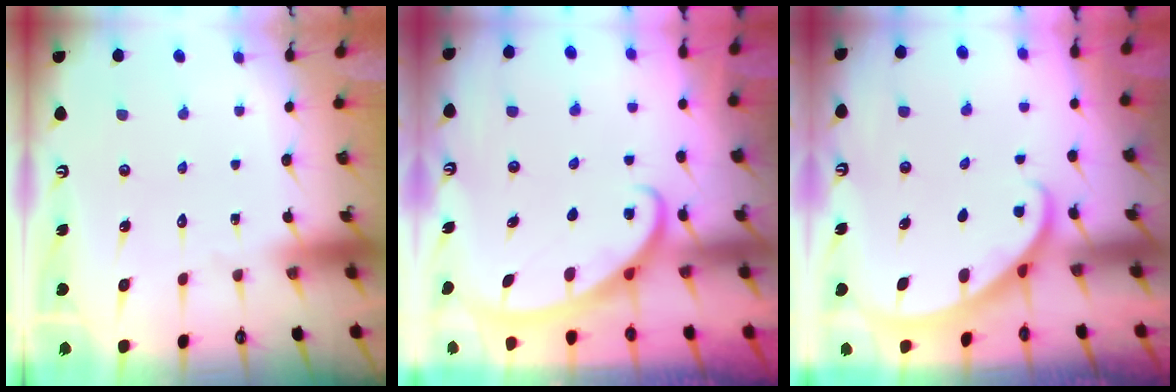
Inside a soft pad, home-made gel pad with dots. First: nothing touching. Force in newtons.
{"total": 2.6, "press": 2.6, "slide": 0.5}
{"total": 2.3, "press": 2.3, "slide": 0.1}